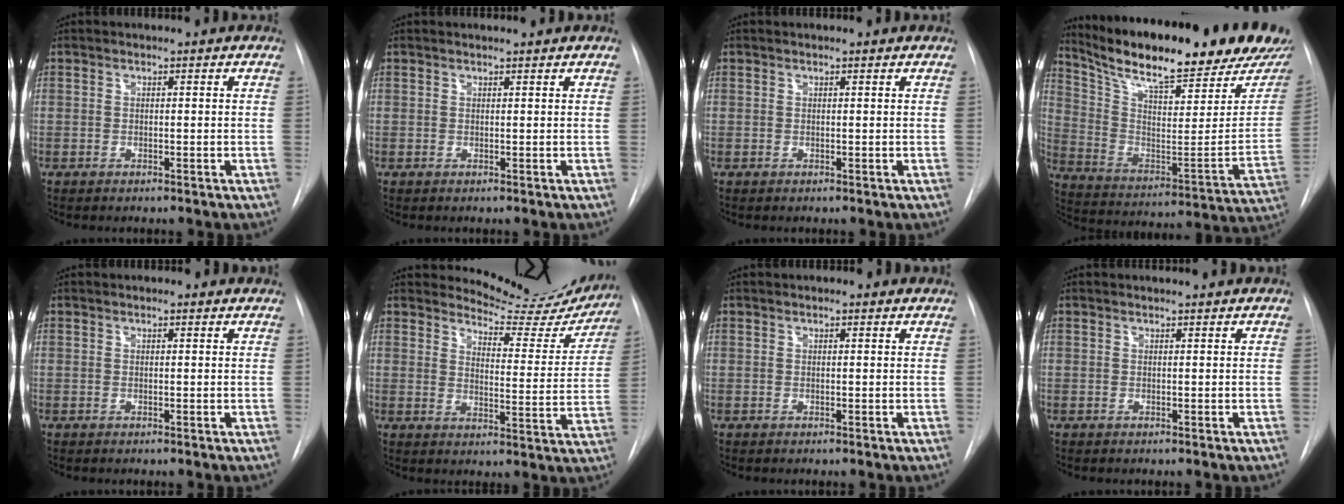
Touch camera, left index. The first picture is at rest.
{"total": 1.7, "force": [1.7, 0.0, 0.4], "torque": [-0.007, 0.009, 0.024]}
{"total": 0.9, "force": [0.9, 0.0, 0.2], "torque": [-0.009, 0.008, 0.012]}
{"total": 27.9, "force": [22.8, 3.7, 15.7], "torque": [-0.262, -0.058, 0.331]}
{"total": 1.8, "force": [1.5, 0.5, 0.7], "torque": [-0.013, 0.013, 0.017]}
{"total": 14.0, "force": [13.7, 2.2, 1.3], "torque": [-0.006, -0.067, 0.155]}
{"total": 2.0, "force": [1.7, 0.6, 0.9], "torque": [-0.013, 0.015, 0.019]}
{"total": 2.1, "force": [2.0, 0.0, 0.5], "torque": [-0.007, 0.009, 0.027]}